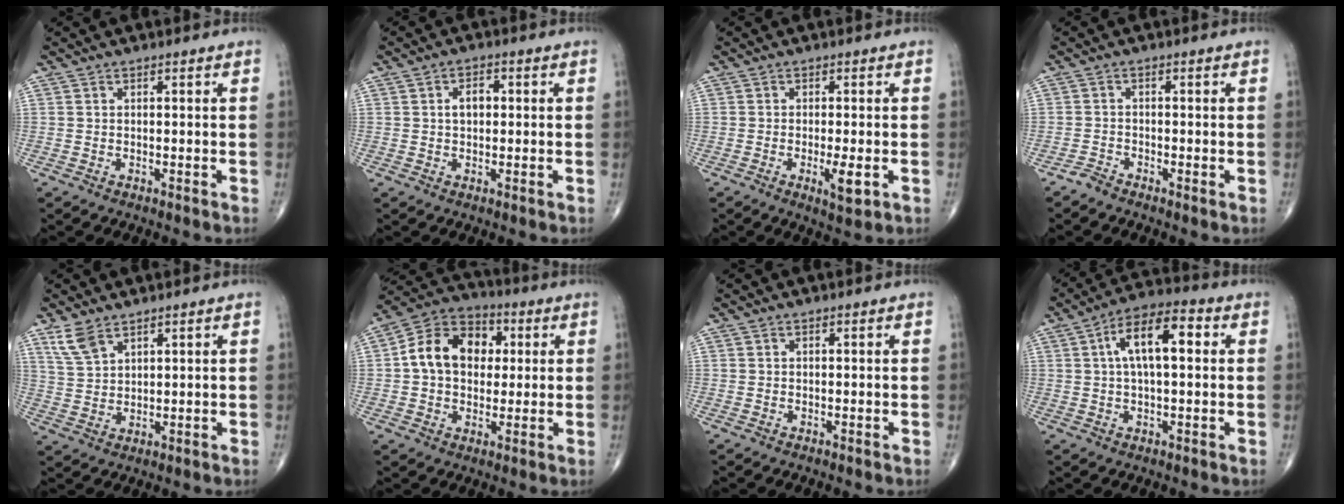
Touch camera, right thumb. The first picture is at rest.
{"total": 3.3, "force": [0.4, 2.2, 2.5], "torque": [-0.038, 0.009, 0.005]}
{"total": 4.3, "force": [-1.3, 1.1, 4.0], "torque": [-0.062, -0.009, -0.019]}
{"total": 1.4, "force": [-1.3, 0.3, 0.5], "torque": [-0.010, -0.003, -0.032]}
{"total": 5.1, "force": [3.5, 2.7, 2.5], "torque": [-0.043, -0.013, 0.078]}
{"total": 13.7, "force": [1.9, 10.2, 8.9], "torque": [-0.121, 0.023, 0.022]}
{"total": 0.0}
{"total": 11.0, "force": [2.3, 4.6, 9.7], "torque": [-0.162, 0.026, 0.030]}